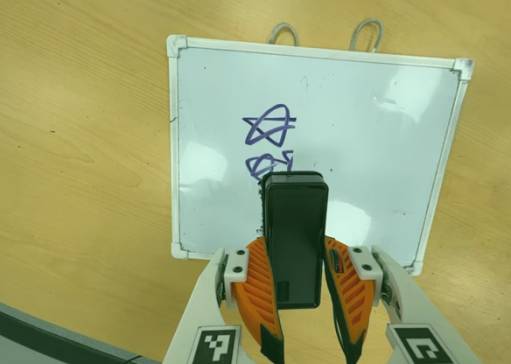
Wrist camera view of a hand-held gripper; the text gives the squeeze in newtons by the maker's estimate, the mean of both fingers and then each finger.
{"total": 7.8, "left": 5.6, "right": 10.1}